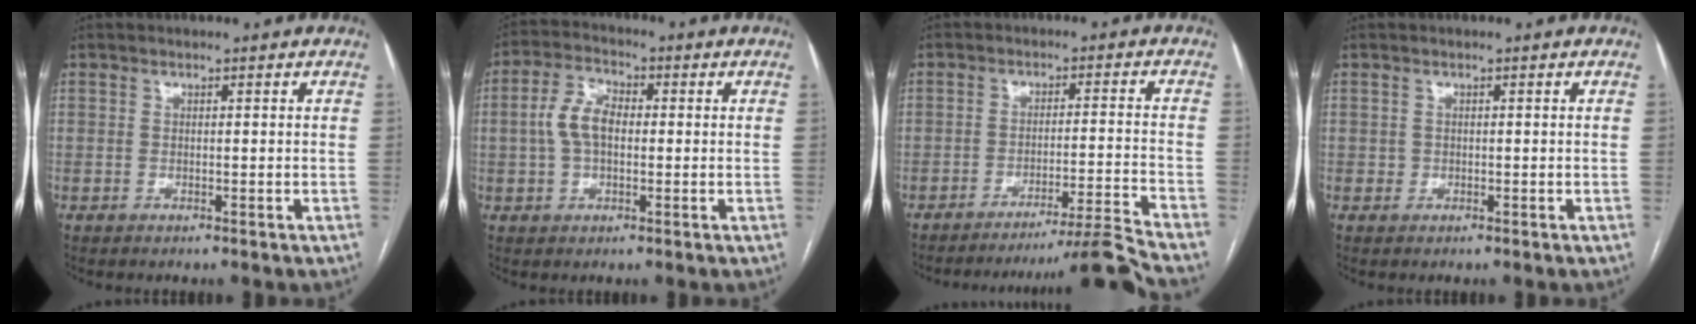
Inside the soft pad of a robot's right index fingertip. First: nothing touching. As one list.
[{"total": 6.9, "force": [0.1, 4.0, 5.6], "torque": [-0.124, 0.021, 0.000]}, {"total": 11.4, "force": [-10.3, -4.7, 1.6], "torque": [0.002, -0.001, -0.156]}, {"total": 0.8, "force": [0.0, 0.8, 0.1], "torque": [0.004, 0.003, 0.002]}]